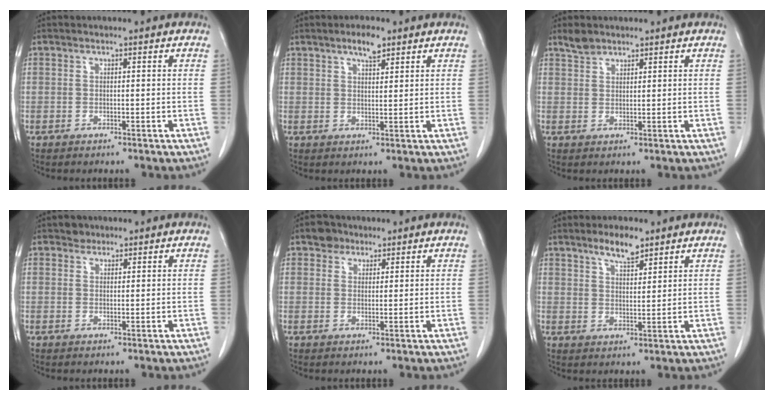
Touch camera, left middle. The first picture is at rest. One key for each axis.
{"total": 3.5, "fx": 2.5, "fy": 0.9, "fz": 2.3, "tx": -0.042, "ty": 0.001, "tz": 0.041}
{"total": 2.4, "fx": 2.1, "fy": 0.9, "fz": 0.5, "tx": -0.016, "ty": 0.006, "tz": 0.042}
{"total": 1.5, "fx": 1.1, "fy": 1.0, "fz": 0.0, "tx": 0.003, "ty": 0.000, "tz": 0.014}
{"total": 2.8, "fx": 1.9, "fy": 1.9, "fz": 0.4, "tx": -0.008, "ty": 0.007, "tz": 0.029}
{"total": 4.7, "fx": 3.6, "fy": 1.3, "fz": 2.7, "tx": -0.052, "ty": 0.000, "tz": 0.064}